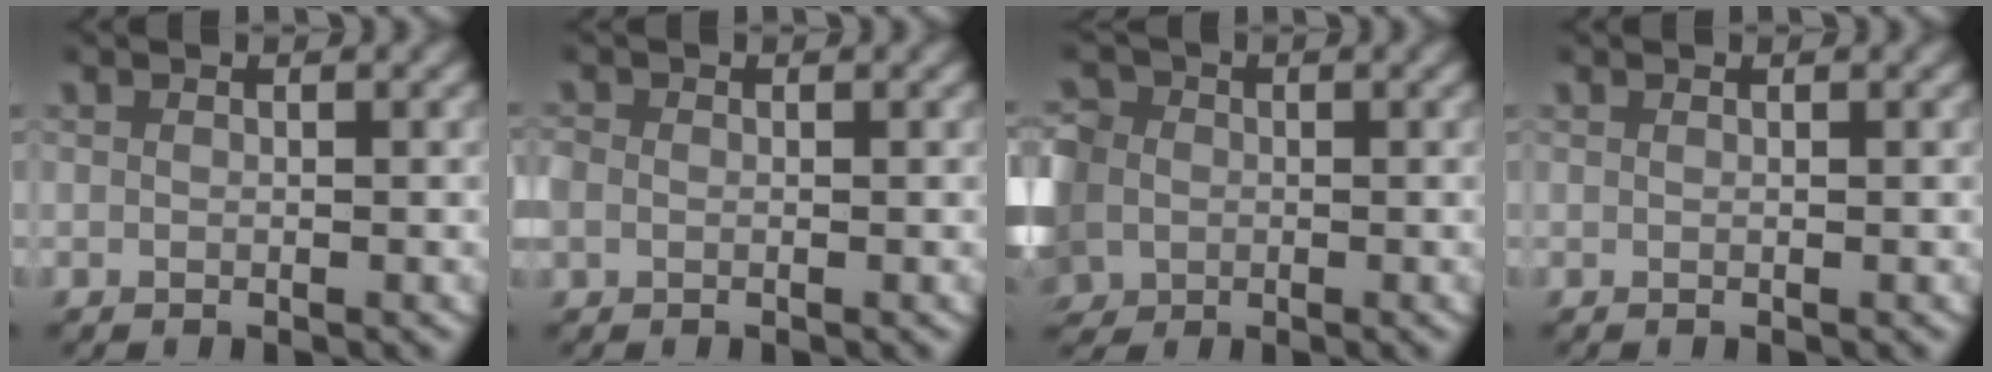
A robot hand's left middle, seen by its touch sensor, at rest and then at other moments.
{"total": 1.8, "force": [-0.4, 1.5, 0.9], "torque": [-0.035, -0.005, -0.007]}
{"total": 10.0, "force": [-3.1, 8.7, 3.7], "torque": [-0.106, -0.044, -0.050]}
{"total": 0.0}